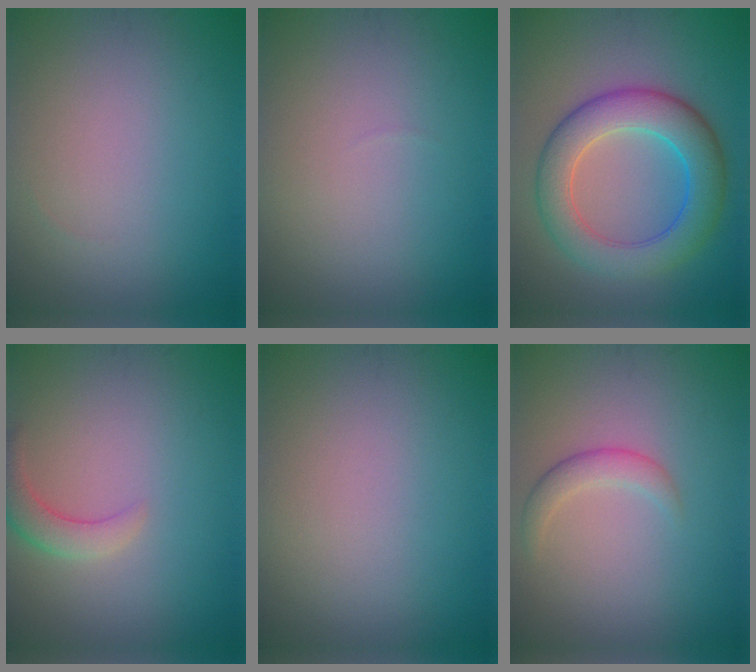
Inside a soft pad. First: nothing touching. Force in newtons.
{"total": 0.0}
{"total": 7.4, "press": 7.4, "slide": 0.1}
{"total": 2.4, "press": 2.4, "slide": 0.2}
{"total": 0.0}
{"total": 2.5, "press": 2.5, "slide": 0.1}